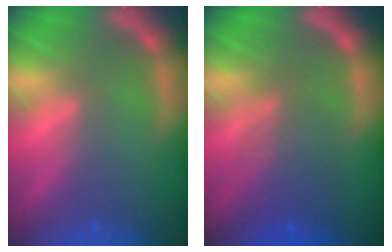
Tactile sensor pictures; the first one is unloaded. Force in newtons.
{"total": 5.0}